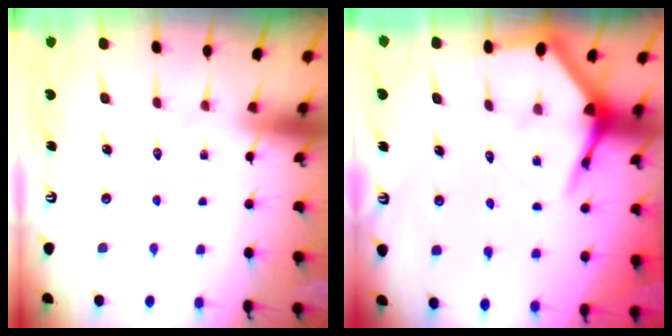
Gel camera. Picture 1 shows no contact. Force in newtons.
{"total": 5.8, "press": 5.8, "slide": 0.7}